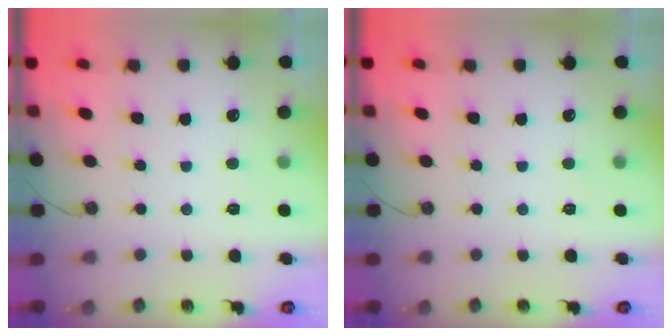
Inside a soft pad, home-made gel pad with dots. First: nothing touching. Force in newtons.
{"total": 0.0}